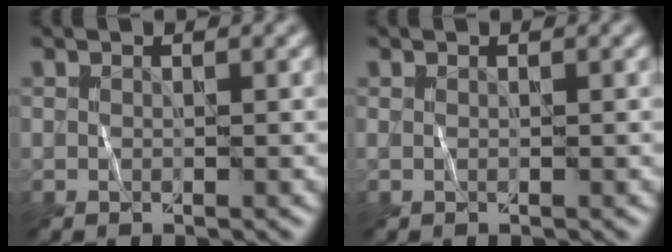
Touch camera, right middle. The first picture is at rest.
{"total": 0.0}